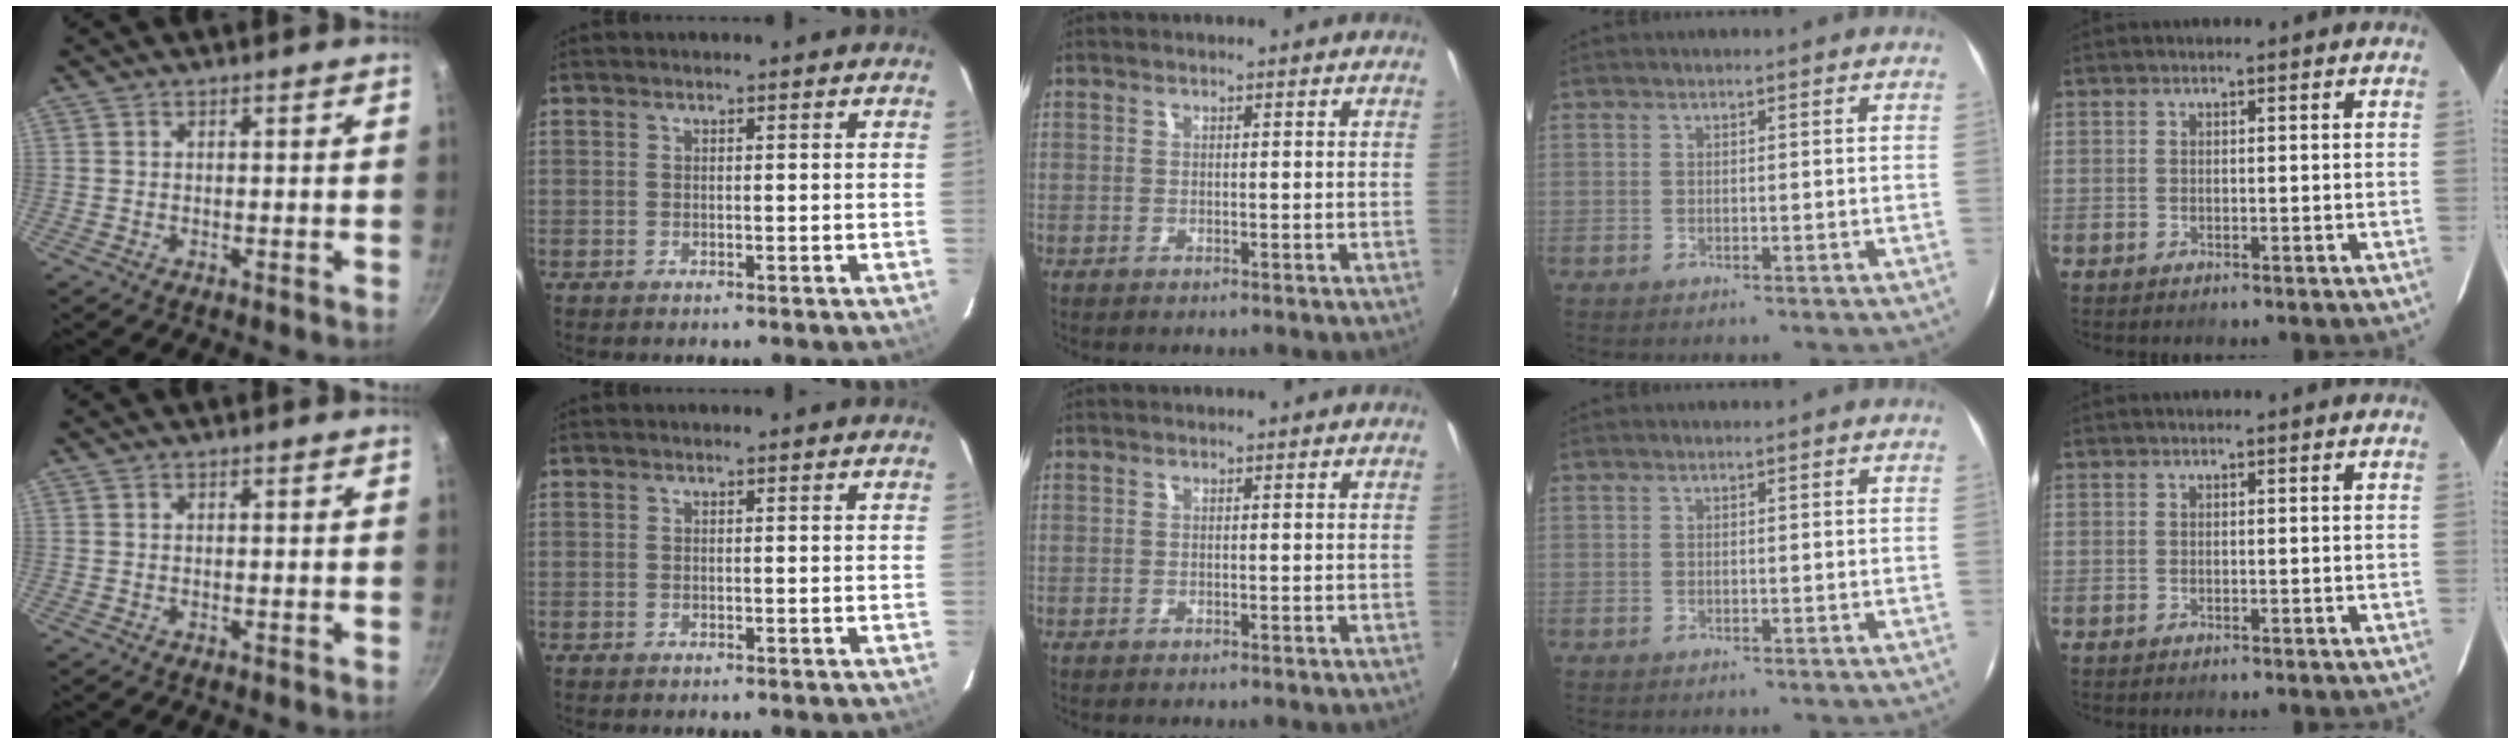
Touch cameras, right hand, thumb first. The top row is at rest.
{}